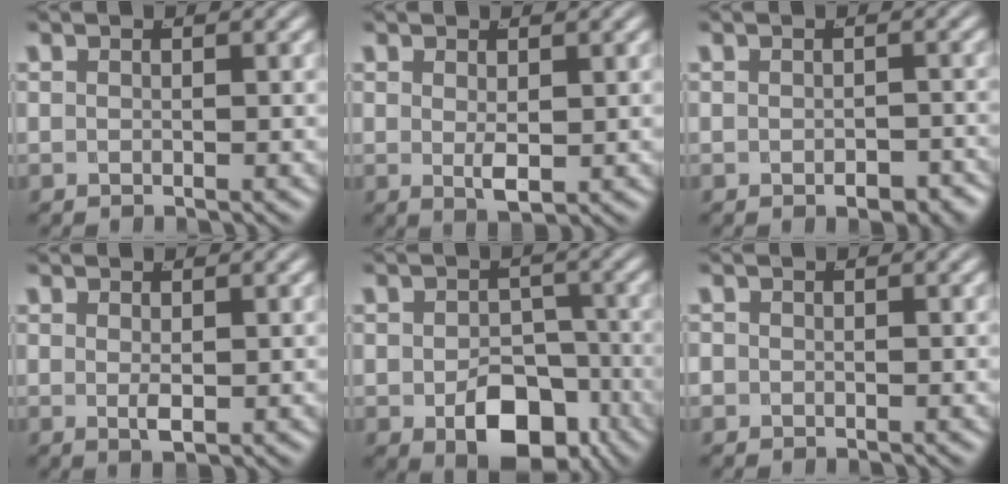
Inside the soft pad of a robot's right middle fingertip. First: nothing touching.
{"total": 1.7, "force": [0.2, 0.1, 1.7], "torque": [-0.021, -0.013, 0.014]}
{"total": 1.9, "force": [-1.5, 0.7, 0.9], "torque": [-0.010, -0.010, -0.019]}
{"total": 1.2, "force": [0.1, 0.0, 1.2], "torque": [-0.015, -0.010, 0.009]}
{"total": 6.4, "force": [-3.4, 3.6, 4.0], "torque": [-0.038, -0.029, -0.042]}
{"total": 1.5, "force": [-0.5, 1.4, 0.3], "torque": [-0.013, -0.012, -0.008]}